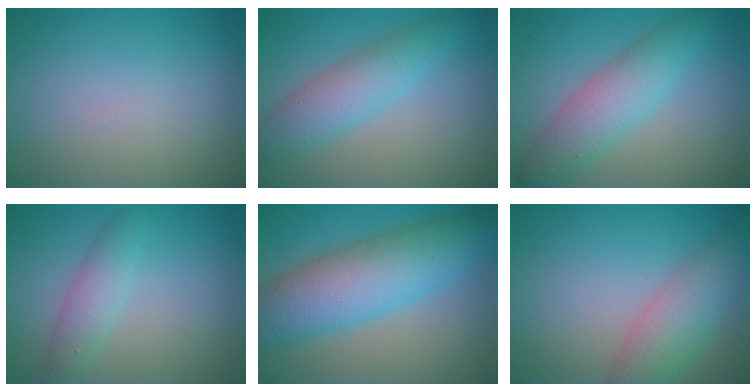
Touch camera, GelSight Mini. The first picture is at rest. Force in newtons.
{"total": 4.5, "press": 4.5, "slide": 0.1}
{"total": 5.0, "press": 5.0, "slide": 0.1}
{"total": 2.7, "press": 2.7, "slide": 0.2}
{"total": 9.2, "press": 9.2, "slide": 0.3}
{"total": 5.0, "press": 5.0, "slide": 0.2}